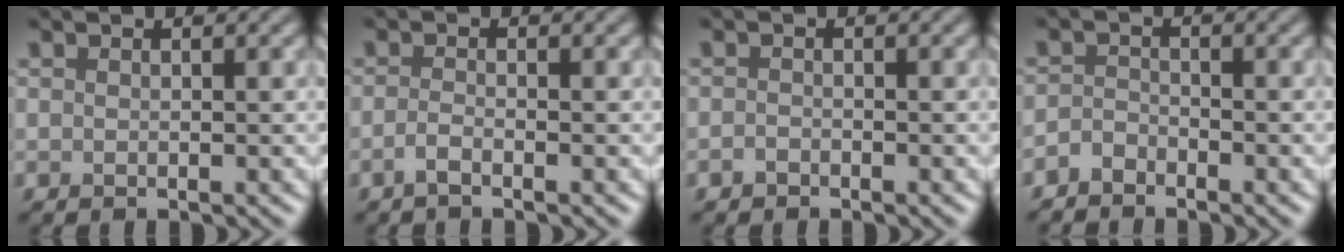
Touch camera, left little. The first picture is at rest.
{"total": 1.1, "force": [-0.7, 0.3, 0.9], "torque": [-0.020, 0.002, -0.020]}
{"total": 0.7, "force": [-0.6, 0.4, 0.2], "torque": [-0.004, 0.001, -0.013]}
{"total": 1.7, "force": [-1.5, 0.6, 0.3], "torque": [-0.009, 0.001, -0.038]}